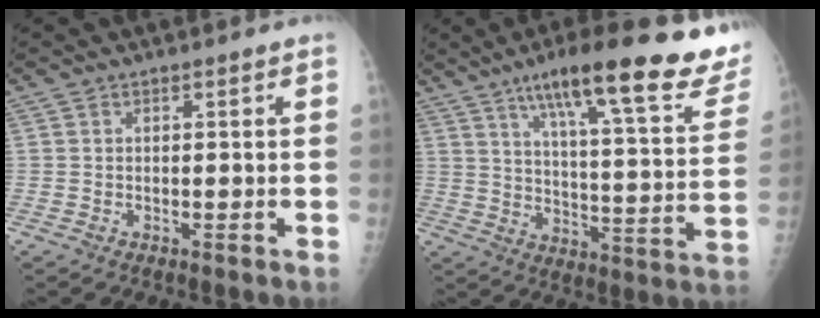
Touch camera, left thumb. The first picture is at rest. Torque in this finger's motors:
{"motor_torque": [0.40, -0.01, 0.89, -0.56, 0.09]}